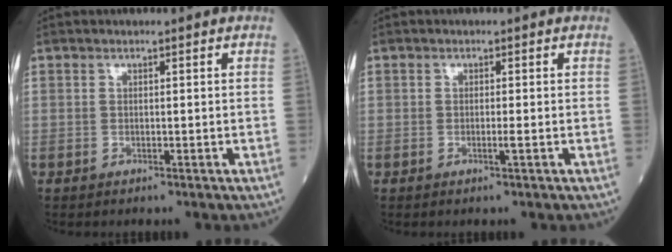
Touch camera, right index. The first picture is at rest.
{"total": 0.9, "force": [-0.3, -0.2, 0.9], "torque": [-0.019, -0.002, -0.005]}